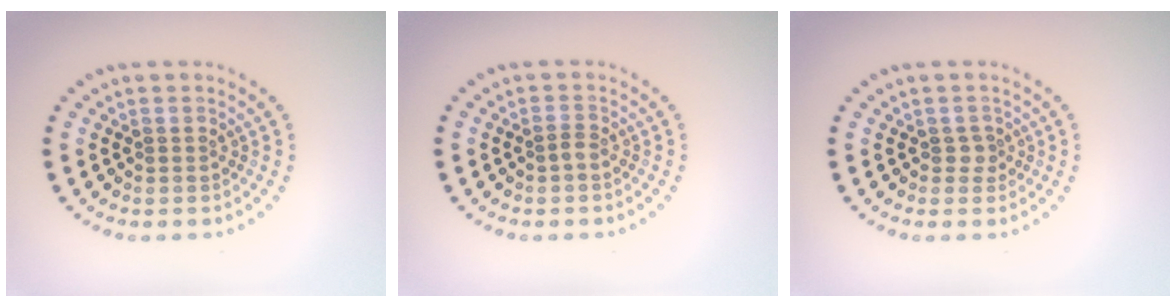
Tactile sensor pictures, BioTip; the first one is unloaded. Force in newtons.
{"total": 0.9, "press": 0.6, "slide": 0.7}
{"total": 0.9, "press": 0.7, "slide": 0.5}